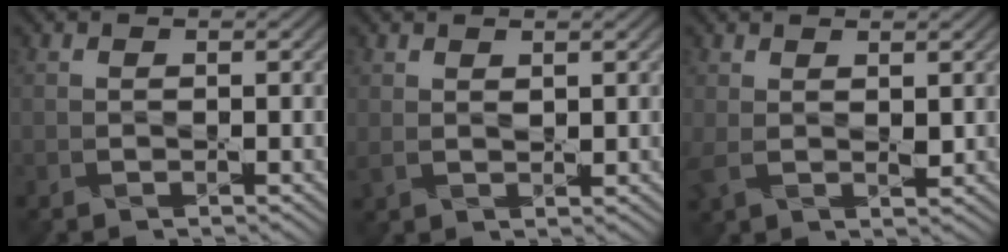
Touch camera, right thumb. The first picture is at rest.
{"total": 1.7, "force": [1.0, 0.9, 1.1], "torque": [-0.027, -0.004, 0.023]}
{"total": 3.3, "force": [1.0, 1.6, 2.7], "torque": [-0.072, -0.003, 0.020]}